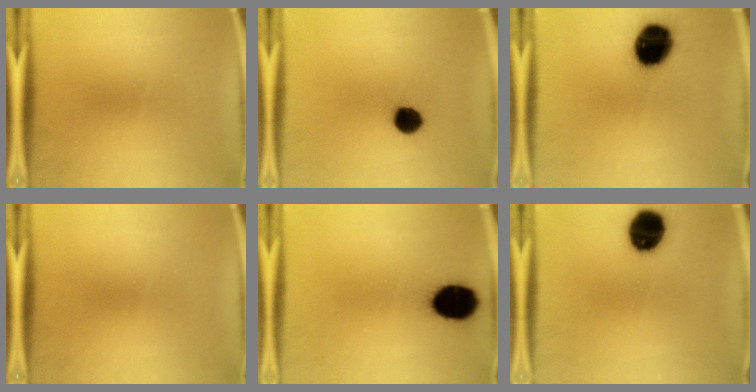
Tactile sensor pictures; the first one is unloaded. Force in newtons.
{"total": 6.5}
{"total": 15.7}
{"total": 0.0}
{"total": 13.9}
{"total": 12.3}